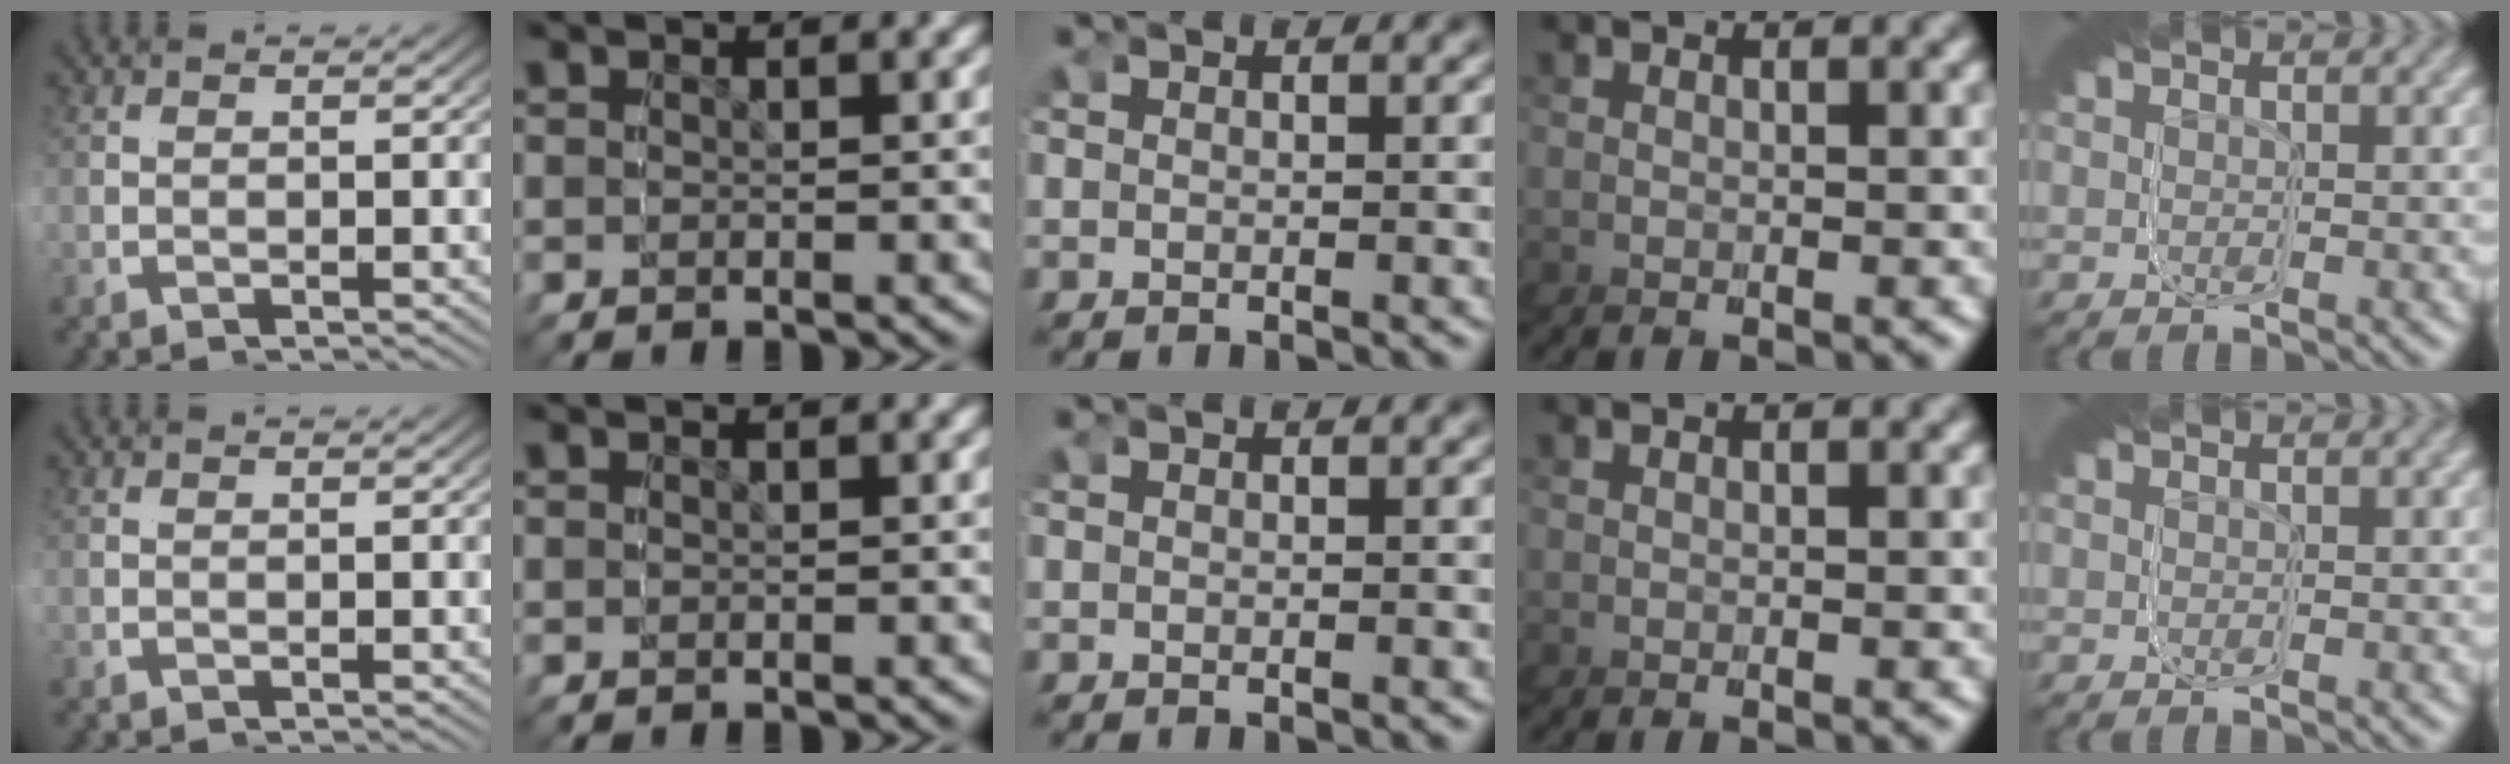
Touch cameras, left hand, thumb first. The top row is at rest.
{}